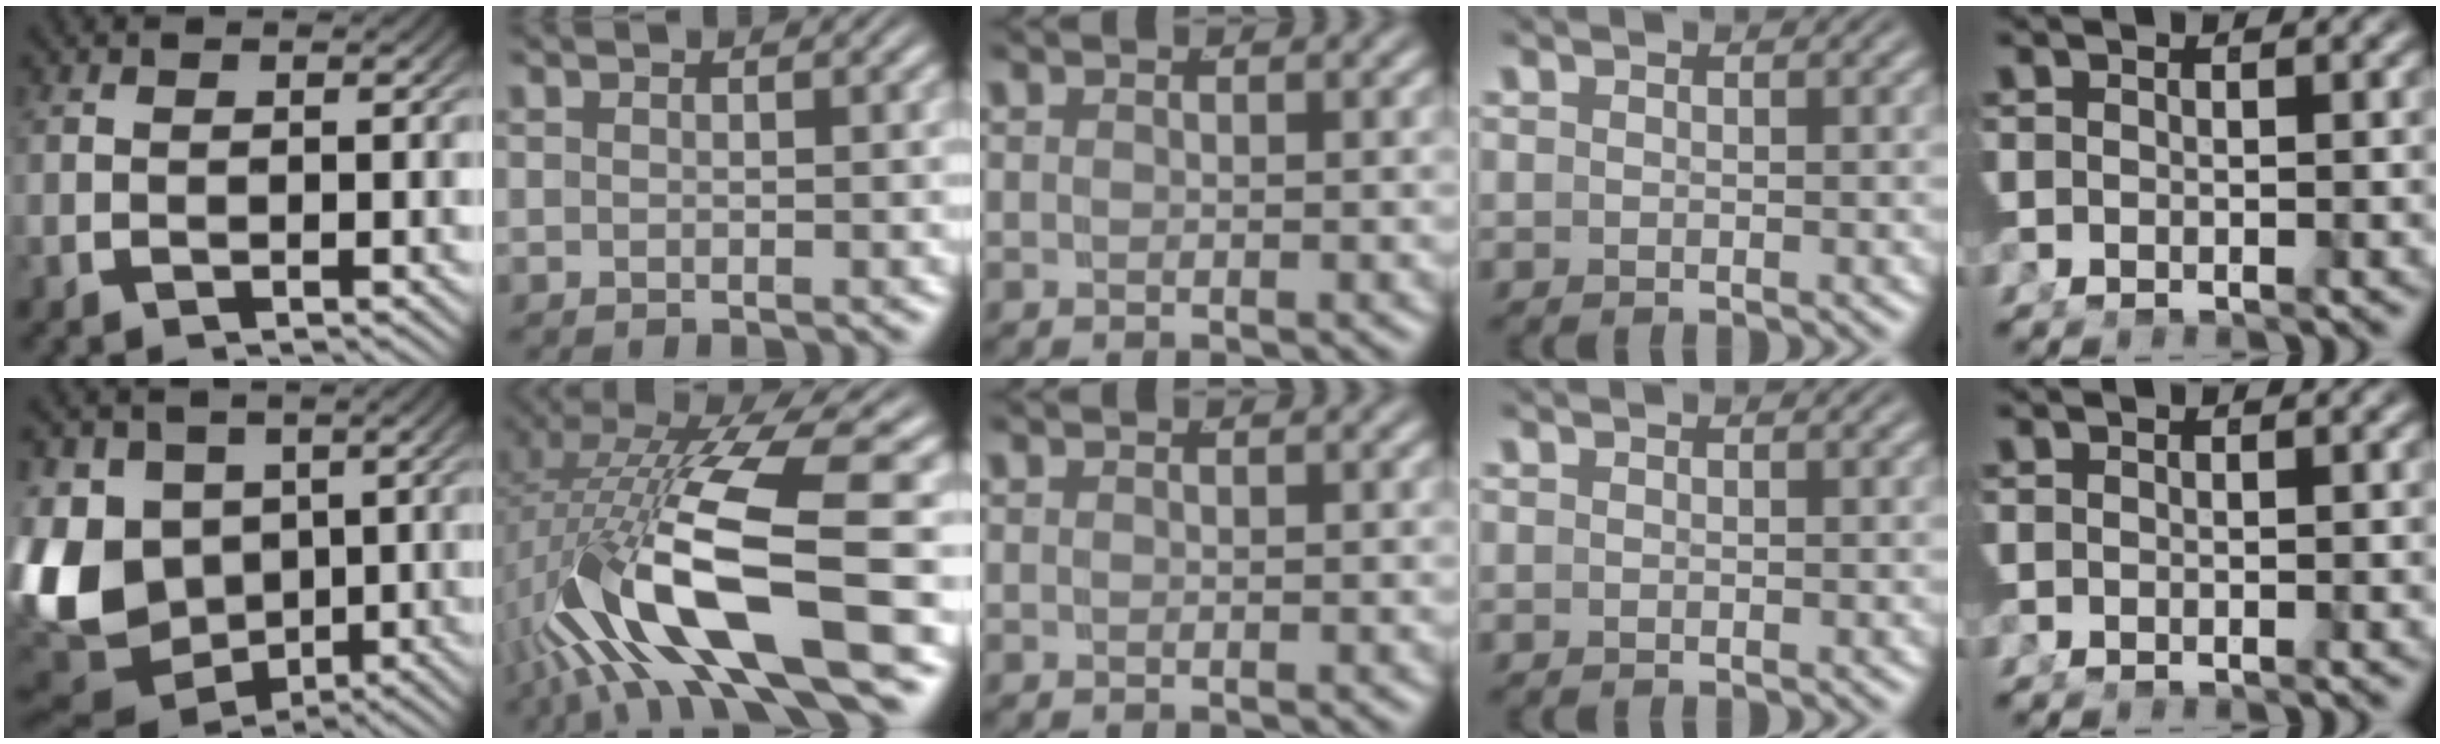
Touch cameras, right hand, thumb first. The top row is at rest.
{"thumb": {"total": 15.8, "force": [-2.7, 12.8, 8.8], "torque": [-0.238, -0.064, -0.022]}, "index": {"total": 12.4, "force": [-2.8, 4.8, 11.1], "torque": [-0.228, -0.025, -0.023]}}